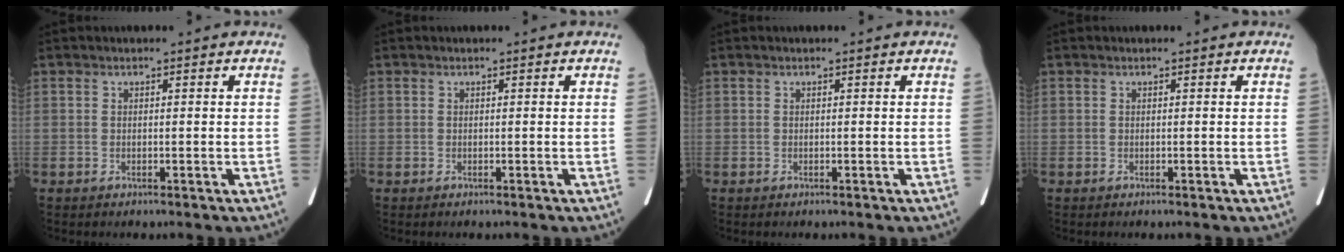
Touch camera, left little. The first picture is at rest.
{"total": 0.0}
{"total": 0.0}
{"total": 0.0}